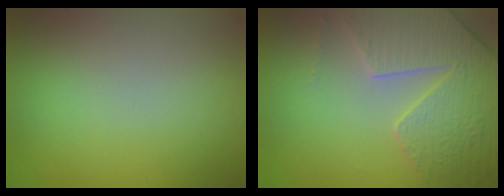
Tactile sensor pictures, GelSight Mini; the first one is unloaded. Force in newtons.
{"total": 5.0, "press": 4.8, "slide": 1.3}